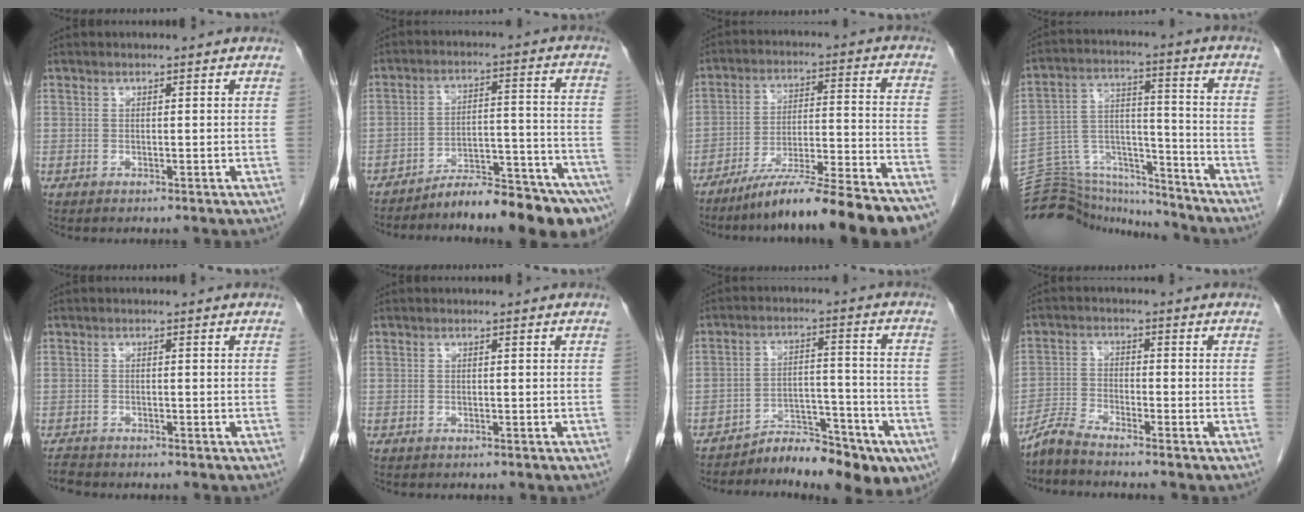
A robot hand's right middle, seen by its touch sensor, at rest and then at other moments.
{"total": 14.0, "force": [-11.9, 2.1, 7.2], "torque": [-0.070, 0.042, -0.176]}
{"total": 20.6, "force": [-17.7, 0.1, 10.5], "torque": [-0.121, -0.002, -0.270]}
{"total": 19.2, "force": [-18.4, 4.4, 3.5], "torque": [-0.084, 0.044, -0.288]}
{"total": 2.0, "force": [-1.9, 0.5, 0.2], "torque": [-0.004, -0.007, -0.034]}
{"total": 0.7, "force": [-0.6, 0.3, 0.2], "torque": [-0.007, 0.001, -0.010]}
{"total": 11.2, "force": [-9.1, 3.5, 5.5], "torque": [-0.053, 0.042, -0.139]}
{"total": 3.8, "force": [-3.7, -0.4, 0.8], "torque": [-0.019, -0.018, -0.078]}